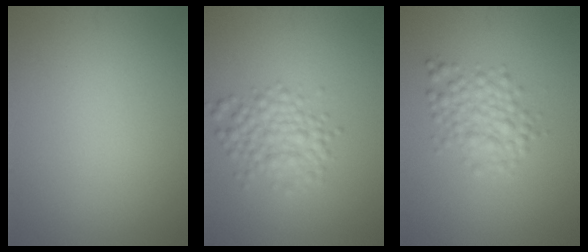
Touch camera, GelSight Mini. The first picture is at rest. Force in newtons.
{"total": 3.6, "press": 3.6, "slide": 0.1}
{"total": 3.3, "press": 3.3, "slide": 0.1}